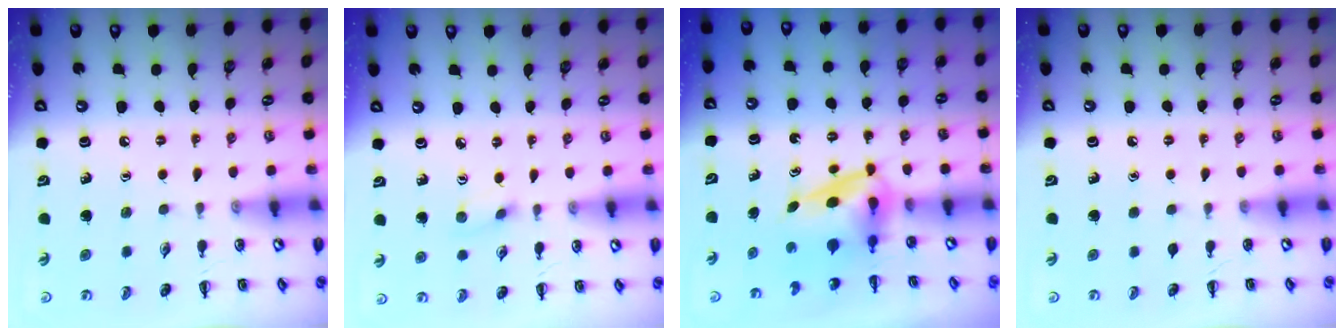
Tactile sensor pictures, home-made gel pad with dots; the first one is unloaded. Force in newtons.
{"total": 2.5, "press": 2.4, "slide": 0.9}
{"total": 5.6, "press": 5.5, "slide": 0.9}
{"total": 0.0}